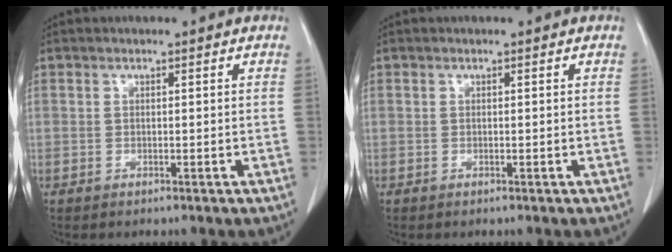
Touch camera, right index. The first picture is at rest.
{"total": 0.0}